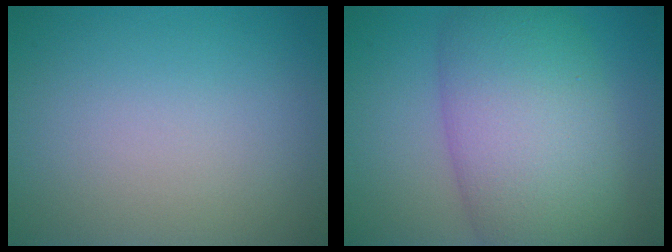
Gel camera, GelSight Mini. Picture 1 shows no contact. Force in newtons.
{"total": 11.1, "press": 11.1, "slide": 0.3}